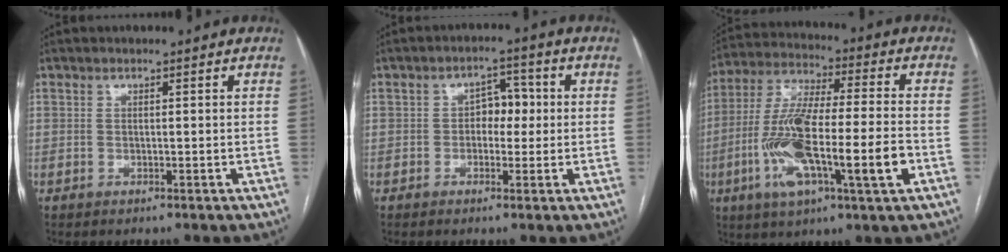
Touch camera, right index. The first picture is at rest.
{"total": 4.1, "force": [0.0, 2.7, 3.1], "torque": [-0.040, 0.018, -0.003]}
{"total": 17.9, "force": [-5.0, 2.3, 17.1], "torque": [-0.335, -0.007, -0.087]}